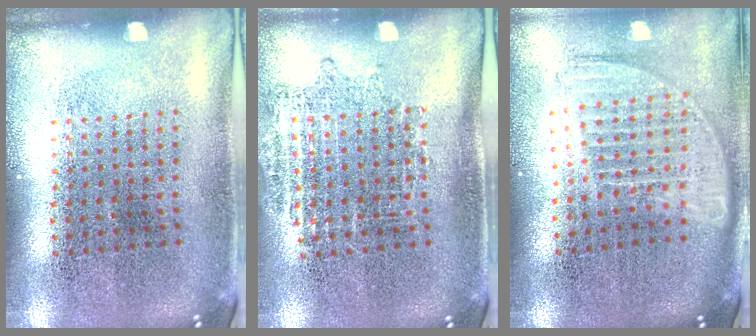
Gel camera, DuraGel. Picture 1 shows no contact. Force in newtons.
{"total": 1.0, "press": 0.9, "slide": 0.4}
{"total": 1.7, "press": 1.4, "slide": 0.9}